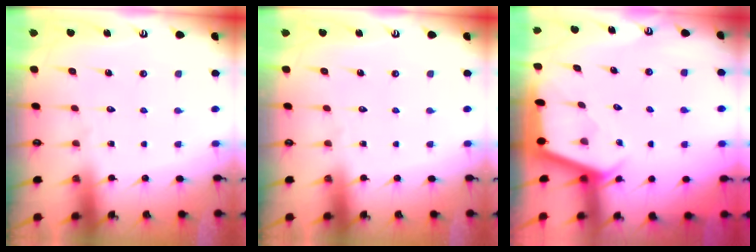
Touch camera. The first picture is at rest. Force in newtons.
{"total": 0.0}
{"total": 2.4, "press": 2.4, "slide": 0.2}